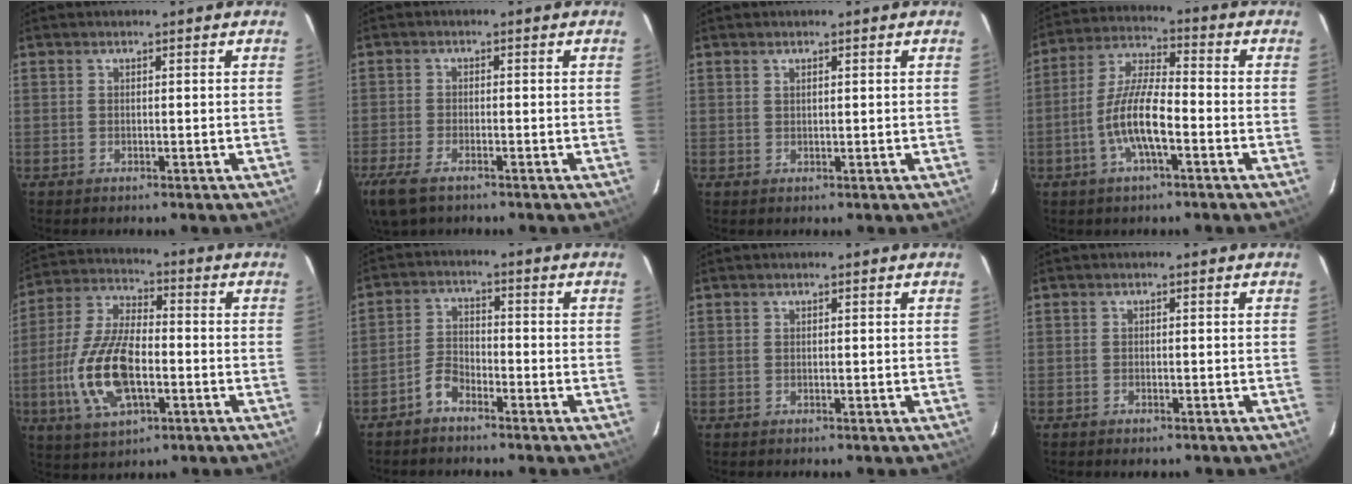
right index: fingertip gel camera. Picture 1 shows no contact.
{"total": 8.0, "force": [-5.4, 3.0, 5.1], "torque": [-0.130, -0.027, -0.106]}
{"total": 0.7, "force": [0.5, 0.3, 0.4], "torque": [-0.007, 0.001, 0.009]}
{"total": 10.0, "force": [-3.7, 2.5, 8.9], "torque": [-0.185, 0.002, -0.070]}
{"total": 15.7, "force": [-3.9, 7.1, 13.5], "torque": [-0.290, -0.002, -0.072]}
{"total": 4.1, "force": [-3.3, 1.7, 1.7], "torque": [-0.044, 0.013, -0.067]}
{"total": 0.0}
{"total": 1.3, "force": [-1.0, 0.6, 0.5], "torque": [-0.013, -0.001, -0.017]}